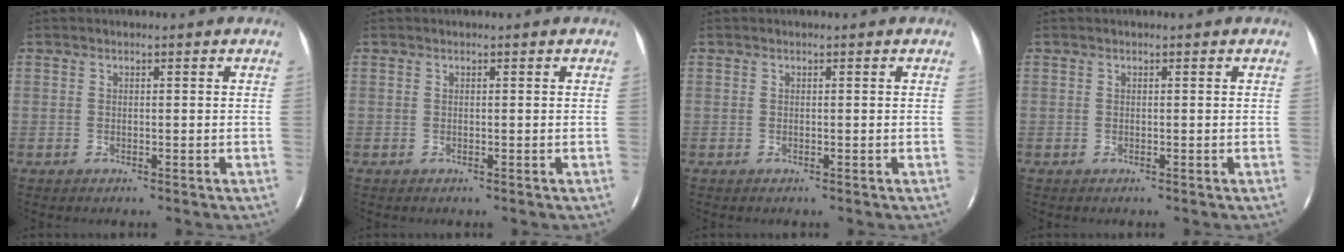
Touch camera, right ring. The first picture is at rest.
{"total": 0.0}
{"total": 0.0}
{"total": 0.0}